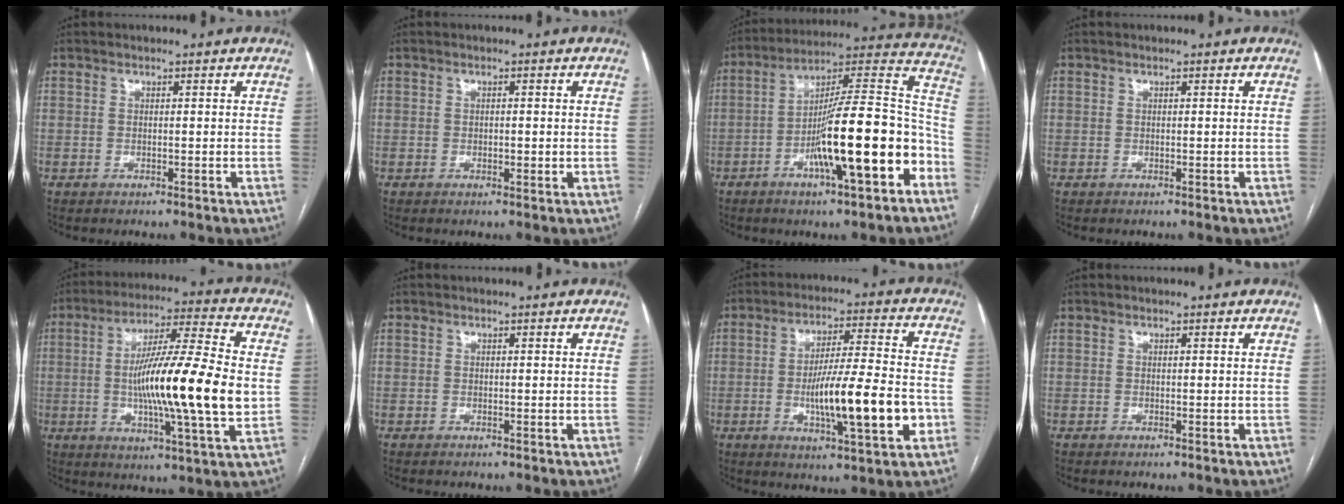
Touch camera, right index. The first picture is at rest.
{"total": 1.3, "force": [-0.1, 0.6, 1.1], "torque": [-0.019, -0.001, -0.001]}
{"total": 19.5, "force": [-7.5, 2.7, 17.8], "torque": [-0.256, 0.017, -0.117]}
{"total": 0.0}
{"total": 19.3, "force": [-0.9, 0.9, 19.2], "torque": [-0.325, -0.005, -0.022]}
{"total": 0.0}
{"total": 14.6, "force": [-3.3, 1.8, 14.1], "torque": [-0.234, -0.003, -0.051]}
{"total": 0.0}